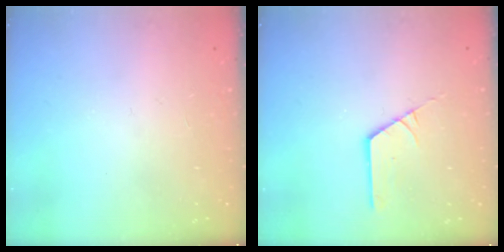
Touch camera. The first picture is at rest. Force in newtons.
{"total": 2.3, "press": 2.3, "slide": 0.3}